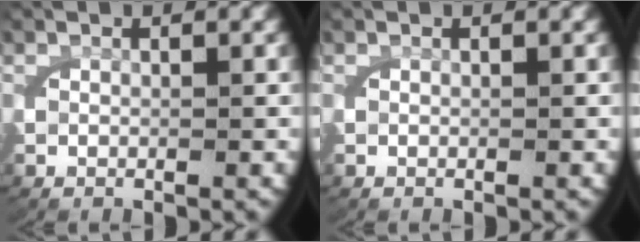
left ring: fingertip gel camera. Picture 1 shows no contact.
{"total": 0.0}